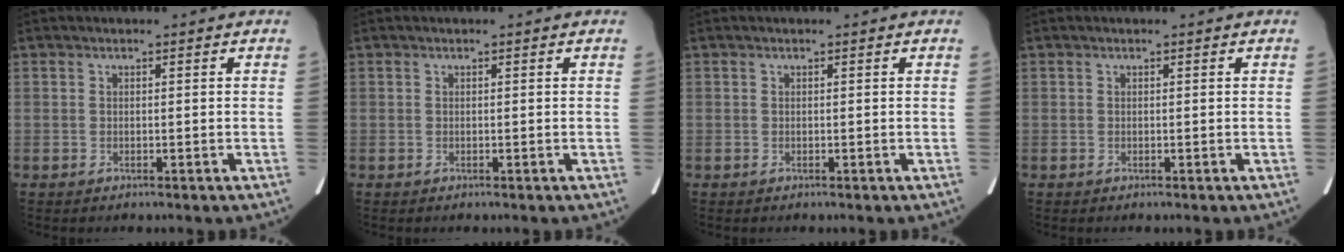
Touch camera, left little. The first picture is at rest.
{"total": 0.0}
{"total": 0.0}
{"total": 0.0}